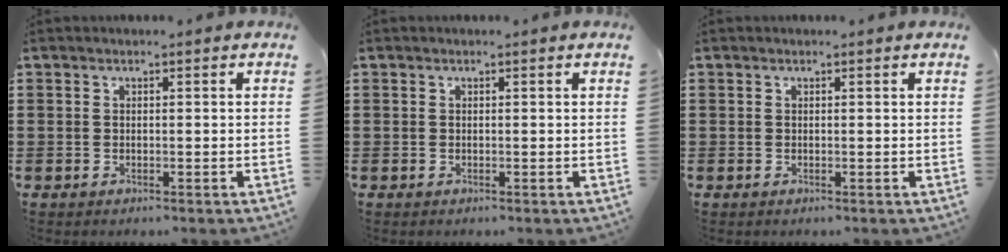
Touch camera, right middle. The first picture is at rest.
{"total": 0.0}
{"total": 0.0}